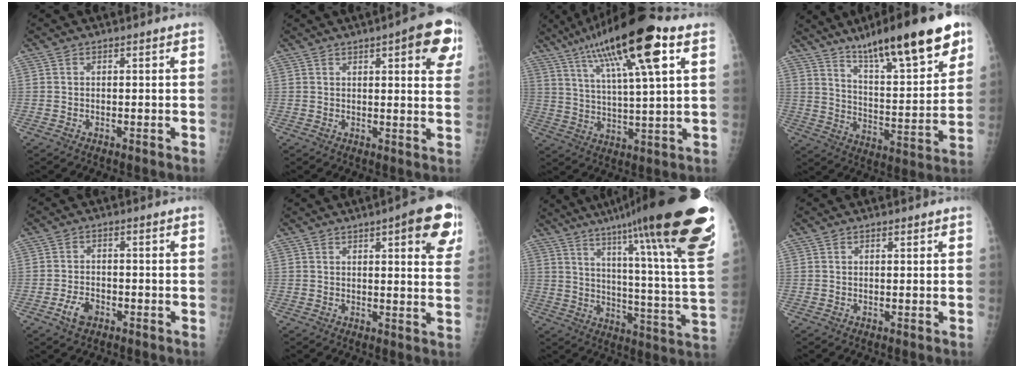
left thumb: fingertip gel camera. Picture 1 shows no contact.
{"total": 10.1, "force": [4.7, 2.8, 8.5], "torque": [-0.075, -0.012, 0.049]}
{"total": 21.0, "force": [11.0, 3.5, 17.5], "torque": [-0.302, -0.006, 0.189]}
{"total": 22.6, "force": [14.8, 4.7, 16.5], "torque": [-0.229, -0.057, 0.236]}
{"total": 4.0, "force": [-2.0, 2.4, 2.4], "torque": [-0.042, 0.012, -0.035]}
{"total": 11.3, "force": [5.5, 3.0, 9.4], "torque": [-0.084, -0.017, 0.061]}
{"total": 32.8, "force": [22.5, 2.5, 23.8], "torque": [-0.288, -0.098, 0.321]}
{"total": 0.8, "force": [0.6, 0.3, 0.5], "torque": [-0.010, -0.002, 0.009]}